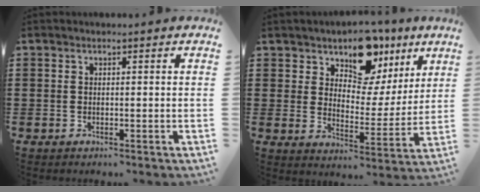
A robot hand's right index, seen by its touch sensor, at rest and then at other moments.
{"total": 10.4, "force": [8.1, 5.2, 4.0], "torque": [-0.077, -0.039, 0.146]}